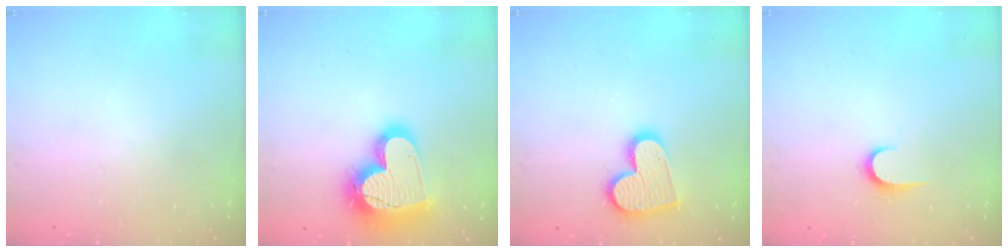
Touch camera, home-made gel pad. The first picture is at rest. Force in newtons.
{"total": 21.6, "press": 21.5, "slide": 1.7}
{"total": 13.6, "press": 13.5, "slide": 0.9}
{"total": 6.1, "press": 6.1, "slide": 0.6}